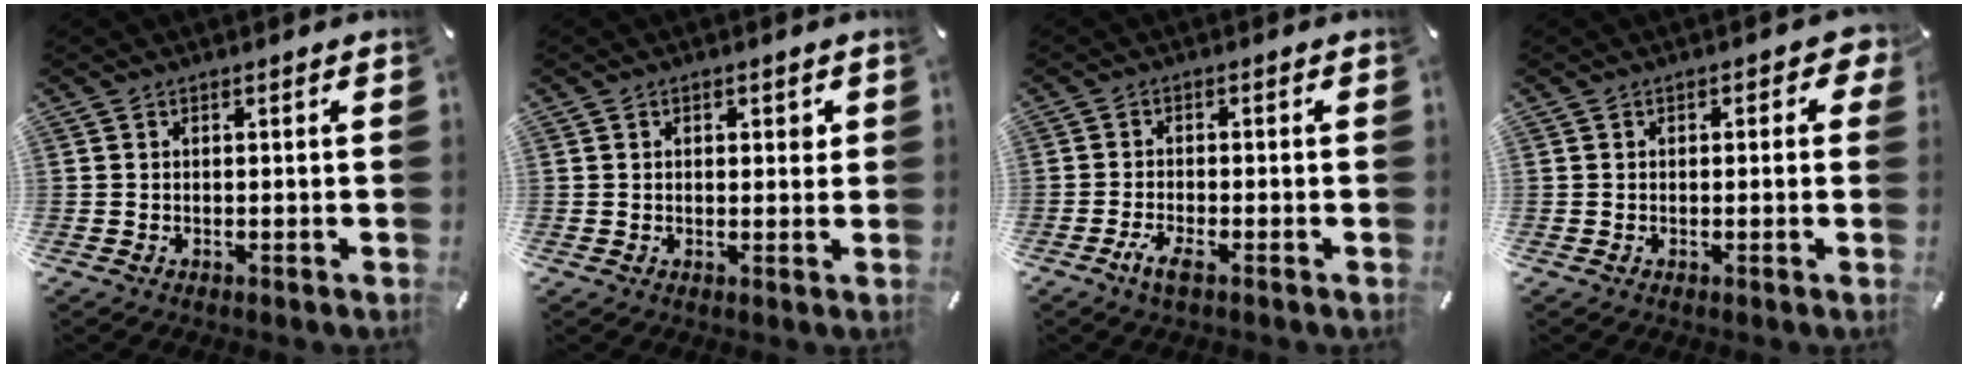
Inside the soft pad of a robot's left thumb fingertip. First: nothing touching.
{"total": 1.9, "force": [0.6, 1.2, 1.2], "torque": [-0.011, 0.001, 0.006]}
{"total": 3.5, "force": [-2.1, 0.9, 2.7], "torque": [-0.061, 0.000, -0.041]}
{"total": 2.0, "force": [0.1, 1.6, 1.2], "torque": [-0.007, 0.004, -0.003]}